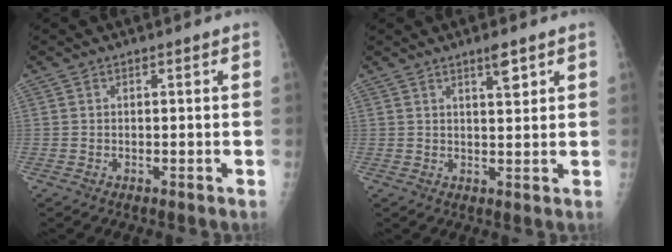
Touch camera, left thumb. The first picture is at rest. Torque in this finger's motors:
{"motor_torque": [-0.12, 0.03, -0.07, -0.06, 0.01]}